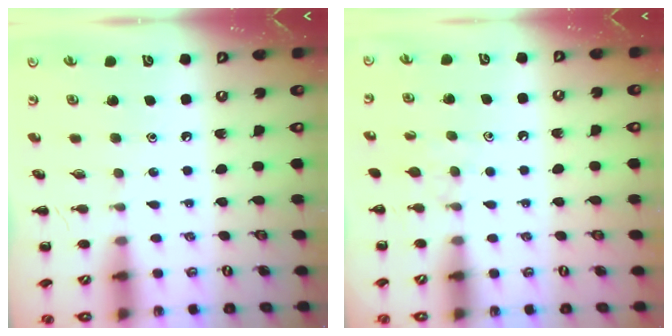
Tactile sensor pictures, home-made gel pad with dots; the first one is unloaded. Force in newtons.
{"total": 4.7, "press": 4.3, "slide": 1.8}